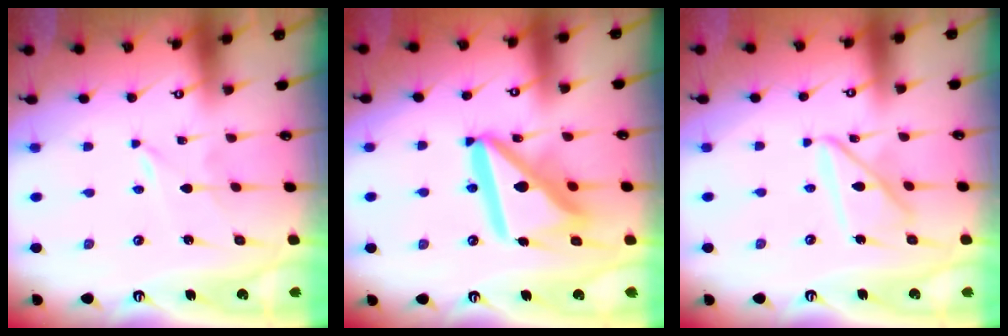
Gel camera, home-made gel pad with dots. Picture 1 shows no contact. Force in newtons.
{"total": 17.5, "press": 17.4, "slide": 2.1}
{"total": 11.5, "press": 11.5, "slide": 1.1}